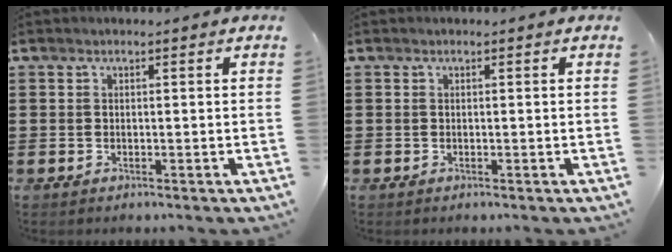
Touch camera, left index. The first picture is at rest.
{"total": 0.0}